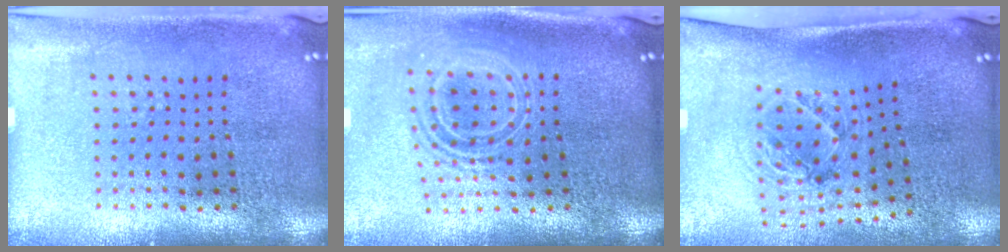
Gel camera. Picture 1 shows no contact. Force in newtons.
{"total": 1.8, "press": 1.4, "slide": 1.1}
{"total": 1.2, "press": 1.1, "slide": 0.5}